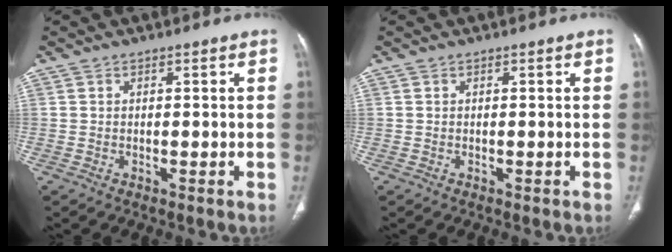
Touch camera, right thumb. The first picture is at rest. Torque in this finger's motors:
{"motor_torque": [-0.41, -0.51, 0.20, -0.04, 0.02]}